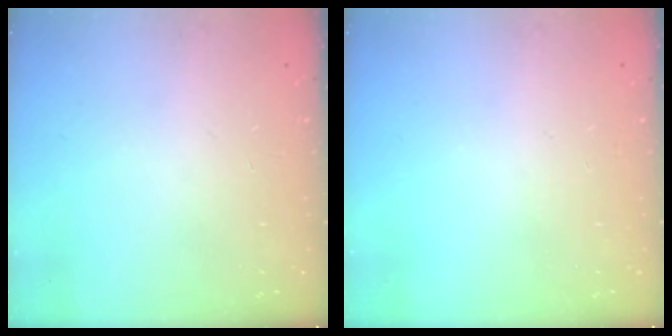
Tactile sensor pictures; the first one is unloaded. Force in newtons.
{"total": 0.0}